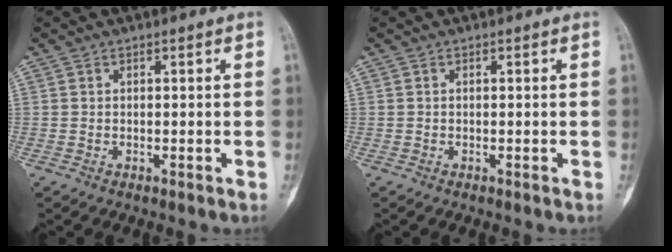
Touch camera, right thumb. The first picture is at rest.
{"total": 0.0}